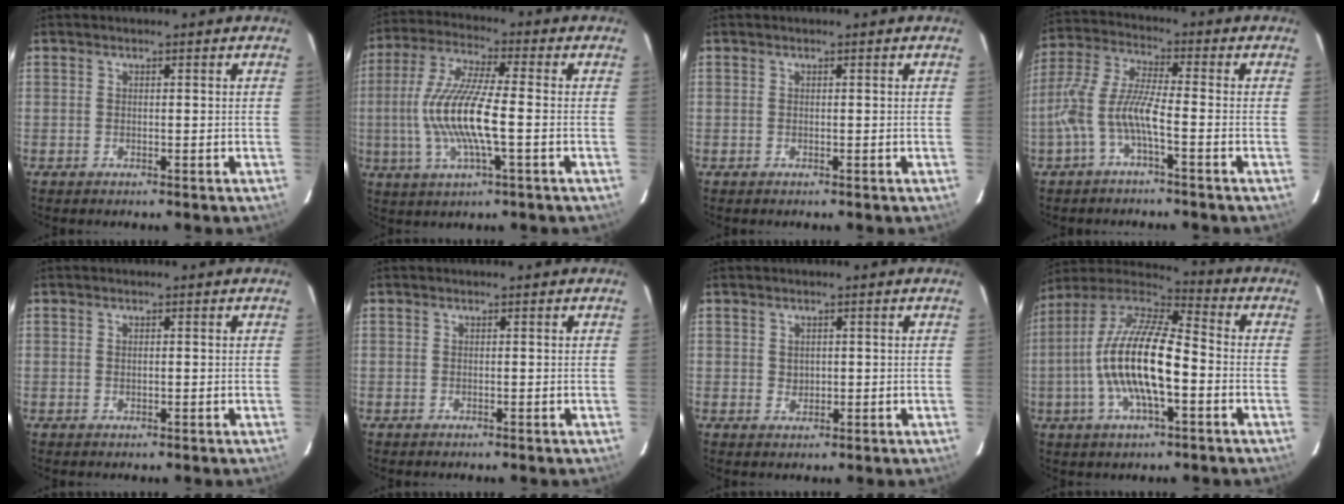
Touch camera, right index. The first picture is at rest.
{"total": 13.5, "force": [-2.0, 1.9, 13.2], "torque": [-0.267, -0.002, -0.039]}
{"total": 0.0}
{"total": 8.8, "force": [-3.4, 1.3, 8.0], "torque": [-0.185, 0.008, -0.068]}
{"total": 0.6, "force": [0.2, 0.4, 0.5], "torque": [-0.010, 0.002, 0.003]}
{"total": 0.0}
{"total": 1.6, "force": [0.6, 1.4, 0.6], "torque": [-0.005, 0.004, 0.014]}
{"total": 18.0, "force": [-3.5, 5.6, 16.8], "torque": [-0.320, -0.001, -0.074]}